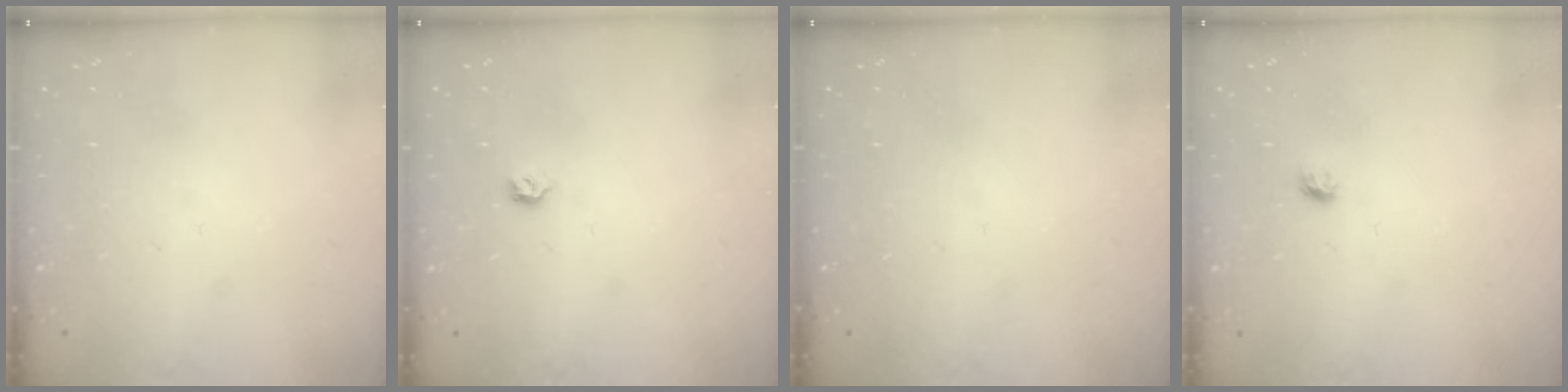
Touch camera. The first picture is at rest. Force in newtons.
{"total": 3.4, "press": 3.3, "slide": 0.7}
{"total": 0.0}
{"total": 4.2, "press": 4.1, "slide": 1.0}